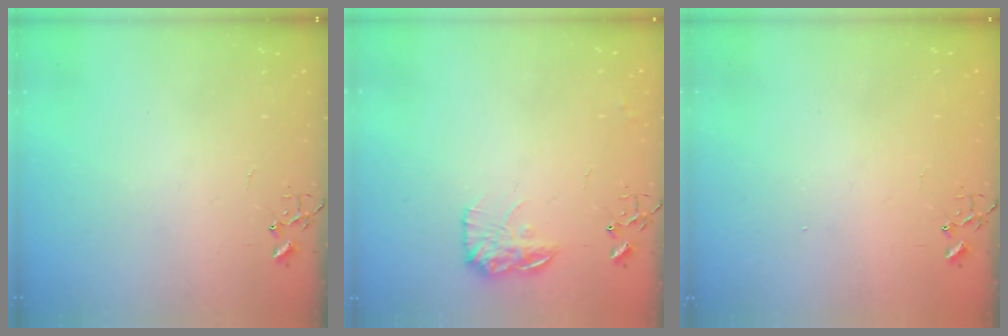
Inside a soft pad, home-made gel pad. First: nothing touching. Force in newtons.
{"total": 12.1, "press": 12.1, "slide": 0.5}
{"total": 1.3, "press": 1.2, "slide": 0.1}